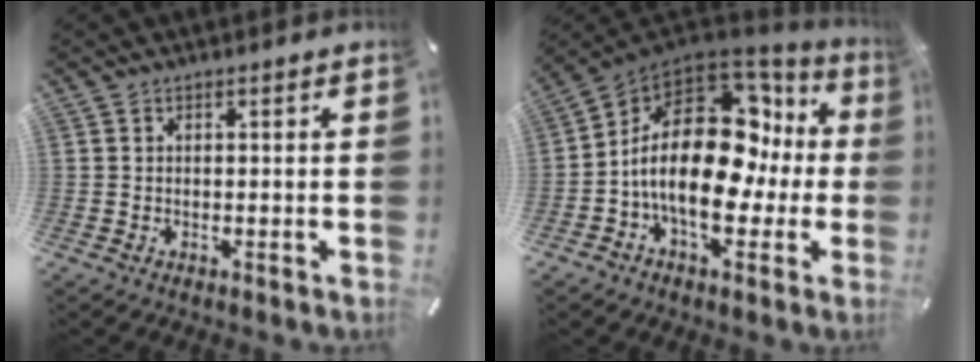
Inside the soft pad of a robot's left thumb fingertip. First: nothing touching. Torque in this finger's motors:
{"motor_torque": [1.79, 2.67, 2.77, 0.00, 0.34]}